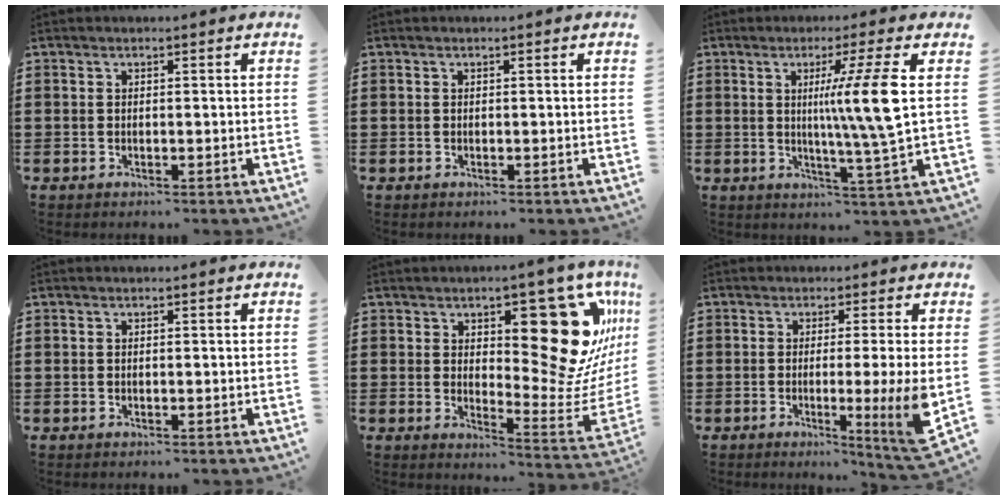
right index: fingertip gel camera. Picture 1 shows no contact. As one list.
[{"total": 0.0}, {"total": 10.0, "force": [1.6, -1.1, 9.8], "torque": [-0.166, -0.010, 0.011]}, {"total": 0.0}, {"total": 18.5, "force": [8.2, 7.5, 14.8], "torque": [-0.188, -0.057, 0.134]}, {"total": 7.8, "force": [-1.1, -0.3, 7.7], "torque": [-0.105, -0.031, -0.019]}]